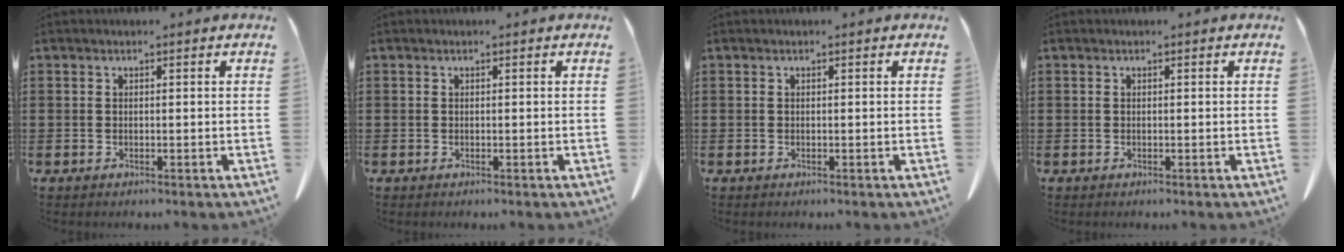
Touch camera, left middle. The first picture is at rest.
{"total": 0.0}
{"total": 0.0}
{"total": 0.0}